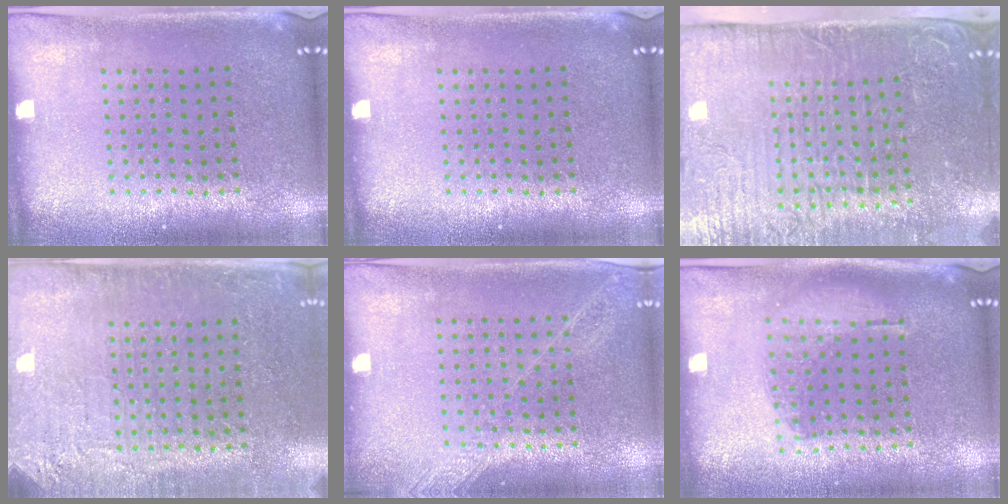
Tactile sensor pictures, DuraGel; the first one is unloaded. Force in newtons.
{"total": 0.0}
{"total": 5.3, "press": 4.5, "slide": 2.8}
{"total": 2.8, "press": 2.7, "slide": 0.7}
{"total": 1.3, "press": 1.2, "slide": 0.3}
{"total": 1.1, "press": 1.0, "slide": 0.4}